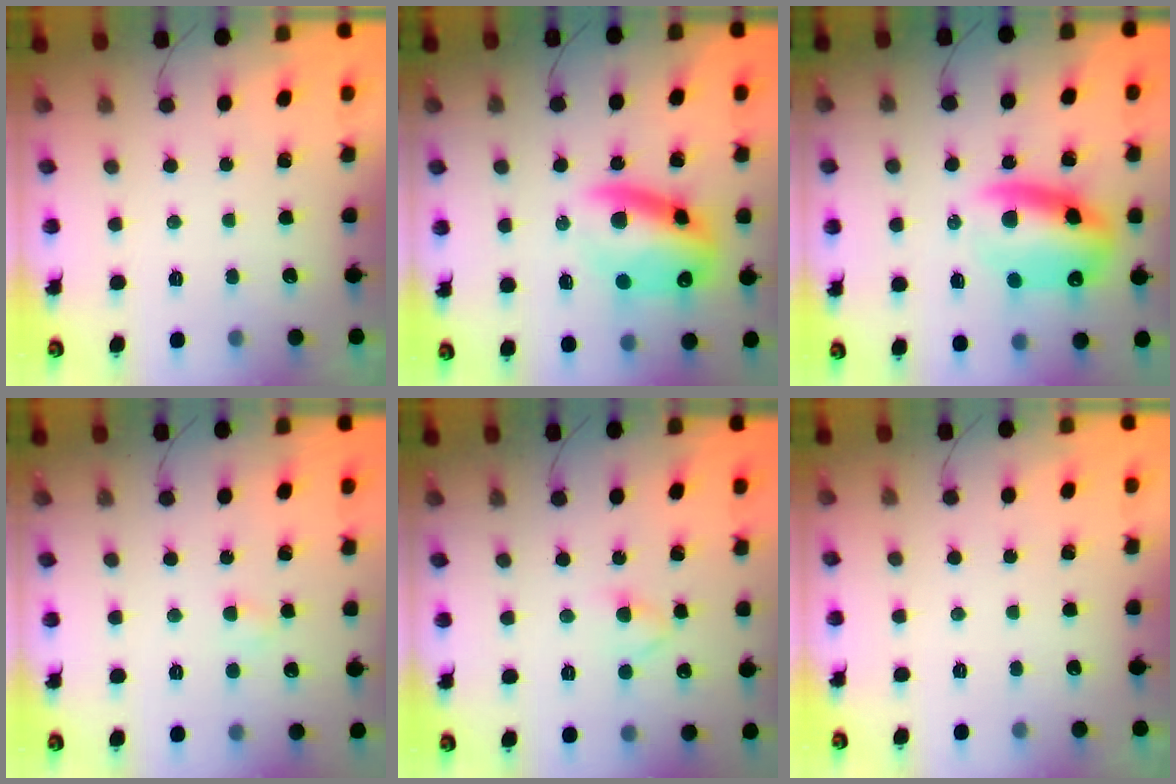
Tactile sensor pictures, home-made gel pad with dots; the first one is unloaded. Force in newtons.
{"total": 13.1, "press": 12.8, "slide": 2.8}
{"total": 14.2, "press": 13.8, "slide": 3.6}
{"total": 2.3, "press": 2.2, "slide": 0.9}
{"total": 2.5, "press": 2.3, "slide": 1.1}
{"total": 0.0}